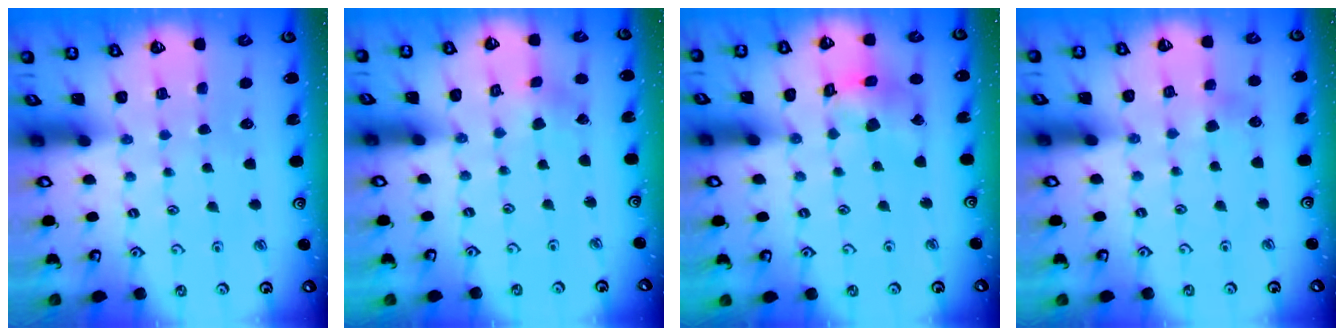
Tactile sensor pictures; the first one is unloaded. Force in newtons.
{"total": 0.6, "press": 0.5, "slide": 0.2}
{"total": 10.7, "press": 10.7, "slide": 1.1}
{"total": 3.5, "press": 3.4, "slide": 0.5}